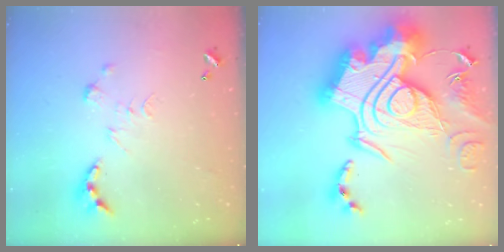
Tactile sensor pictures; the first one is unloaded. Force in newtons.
{"total": 0.7, "press": 0.7, "slide": 0.1}